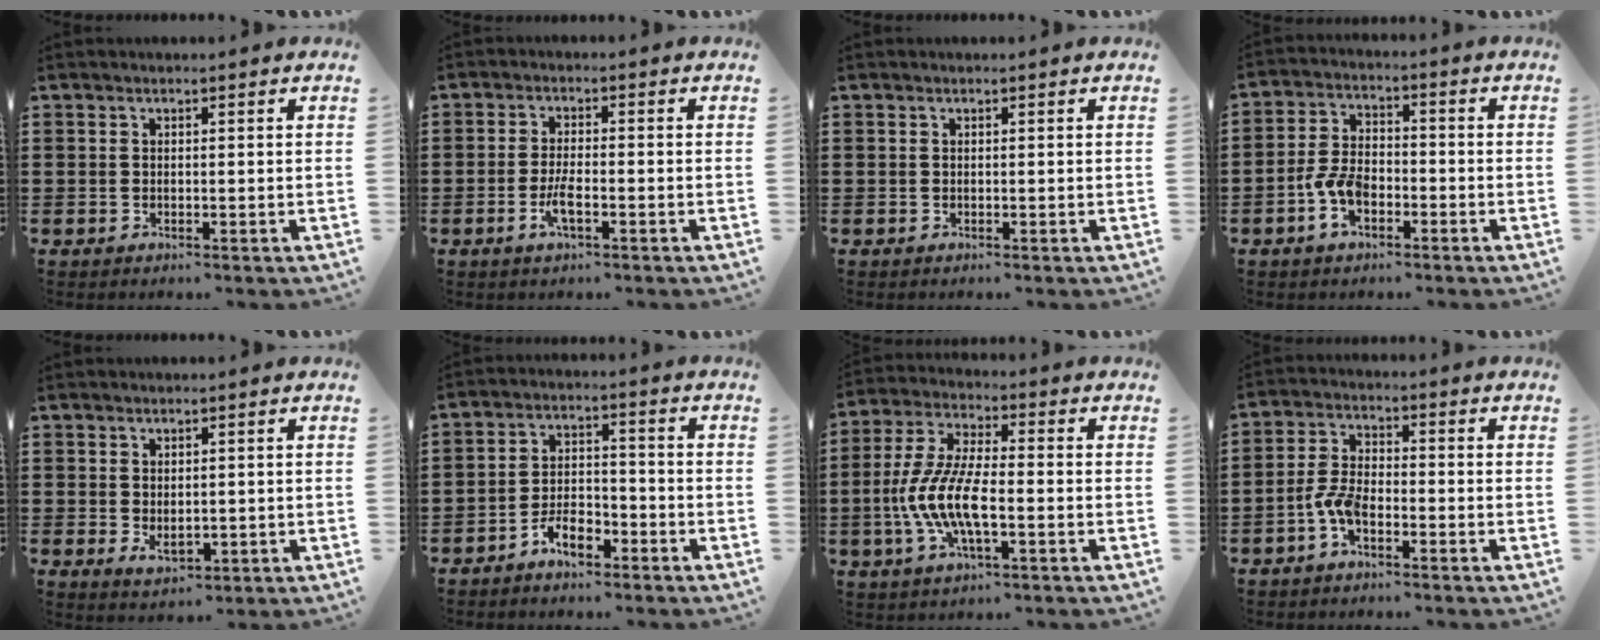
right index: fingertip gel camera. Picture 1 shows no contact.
{"total": 3.5, "force": [-1.6, 0.6, 3.1], "torque": [-0.067, -0.006, -0.031]}
{"total": 0.0}
{"total": 5.8, "force": [-2.7, 3.2, 4.1], "torque": [-0.106, -0.002, -0.056]}
{"total": 2.4, "force": [-0.2, 1.3, 2.0], "torque": [-0.039, -0.001, -0.001]}
{"total": 5.0, "force": [-3.8, 1.9, 2.7], "torque": [-0.059, 0.006, -0.074]}
{"total": 9.5, "force": [-2.8, 2.9, 8.6], "torque": [-0.199, -0.015, -0.058]}
{"total": 4.9, "force": [-2.6, 1.9, 3.8], "torque": [-0.093, -0.001, -0.053]}